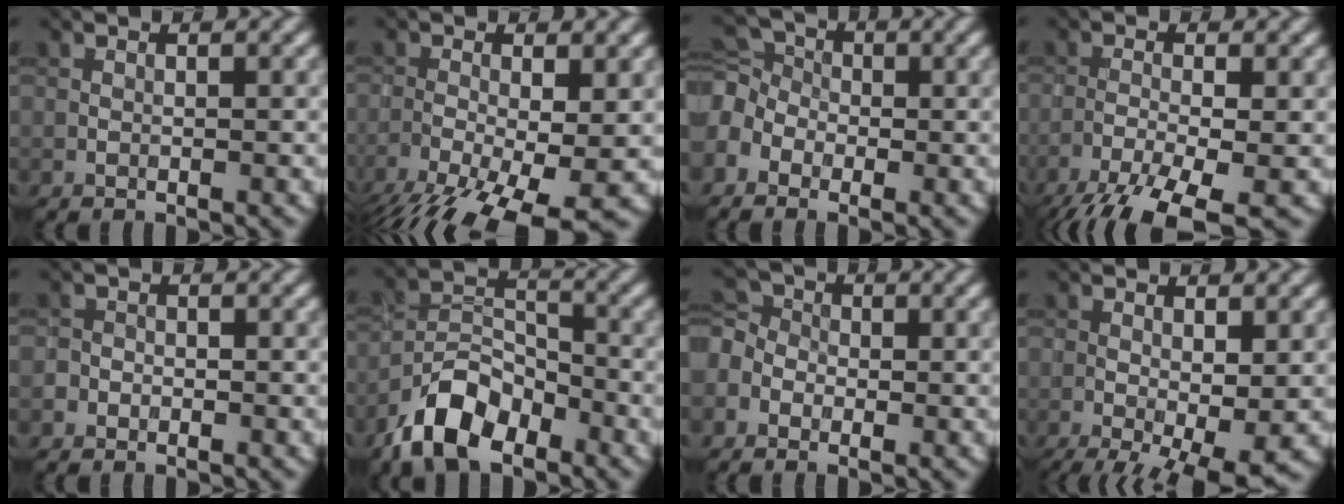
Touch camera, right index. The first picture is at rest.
{"total": 10.4, "force": [-5.6, 3.7, 8.0], "torque": [-0.145, -0.033, -0.094]}
{"total": 4.7, "force": [-1.5, 3.7, 2.6], "torque": [-0.061, 0.007, -0.035]}
{"total": 8.0, "force": [-5.2, 1.9, 5.7], "torque": [-0.113, -0.018, -0.102]}
{"total": 1.0, "force": [-0.5, 0.9, 0.0], "torque": [0.007, 0.005, -0.011]}
{"total": 6.9, "force": [-4.5, 3.8, 3.7], "torque": [-0.063, 0.003, -0.094]}
{"total": 3.6, "force": [-1.1, 3.0, 1.8], "torque": [-0.033, 0.010, -0.029]}
{"total": 7.6, "force": [-3.0, 2.5, 6.5], "torque": [-0.099, -0.015, -0.041]}